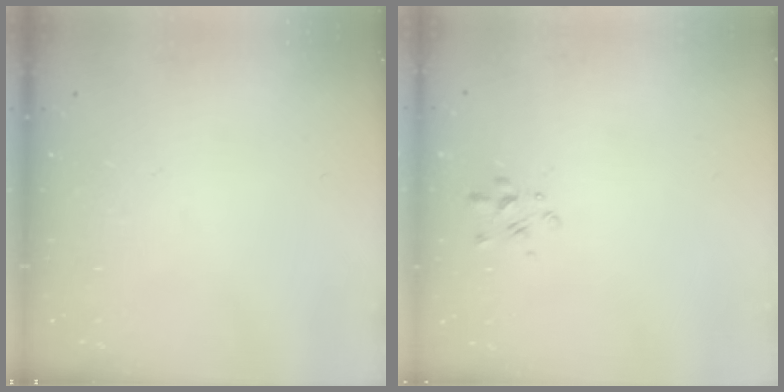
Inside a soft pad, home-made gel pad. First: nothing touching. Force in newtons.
{"total": 2.6, "press": 2.4, "slide": 1.0}